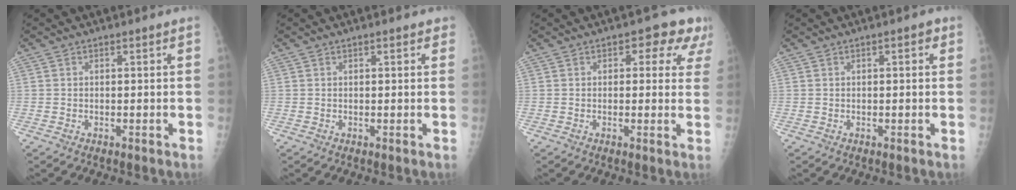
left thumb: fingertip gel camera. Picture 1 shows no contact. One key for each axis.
{"total": 1.3, "fx": 0.8, "fy": 0.5, "fz": 0.9, "tx": -0.010, "ty": 0.000, "tz": 0.007}
{"total": 6.9, "fx": 3.3, "fy": 4.1, "fz": 4.5, "tx": 0.002, "ty": -0.003, "tz": 0.027}
{"total": 1.7, "fx": 0.6, "fy": 0.6, "fz": 1.4, "tx": -0.015, "ty": 0.003, "tz": 0.005}